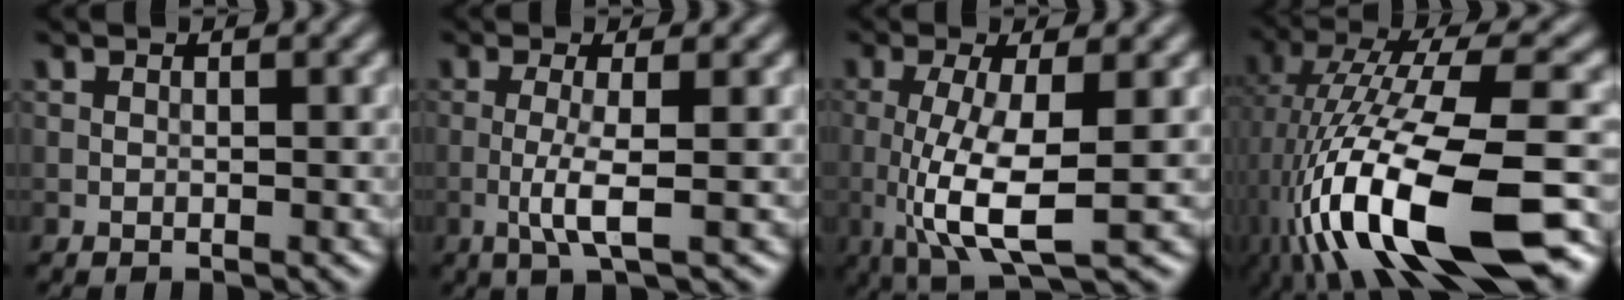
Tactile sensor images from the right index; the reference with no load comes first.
{"total": 3.0, "force": [-0.8, 0.3, 2.9], "torque": [-0.061, -0.002, -0.022]}
{"total": 6.6, "force": [-0.7, 1.8, 6.3], "torque": [-0.127, -0.014, -0.008]}
{"total": 16.3, "force": [-6.2, 5.2, 14.1], "torque": [-0.251, 0.015, -0.103]}